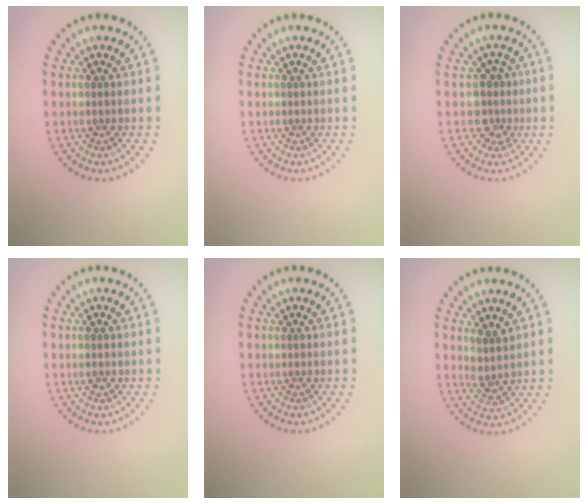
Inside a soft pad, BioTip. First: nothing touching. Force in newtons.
{"total": 0.0}
{"total": 2.3, "press": 1.8, "slide": 1.4}
{"total": 0.9, "press": 0.9, "slide": 0.1}
{"total": 0.0}
{"total": 1.9, "press": 1.6, "slide": 1.1}